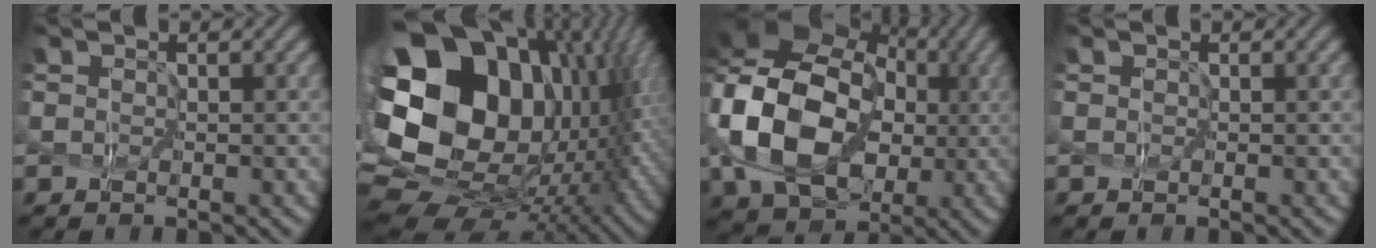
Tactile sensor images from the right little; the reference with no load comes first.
{"total": 20.4, "force": [2.6, 14.0, 14.6], "torque": [-0.308, -0.014, 0.082]}
{"total": 15.1, "force": [-0.7, 11.7, 9.5], "torque": [-0.209, -0.015, -0.007]}
{"total": 0.0}